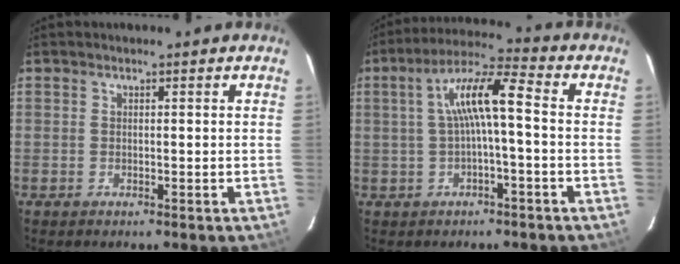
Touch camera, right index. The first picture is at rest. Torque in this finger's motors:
{"motor_torque": [0.64, -0.32, 0.59, 0.17]}